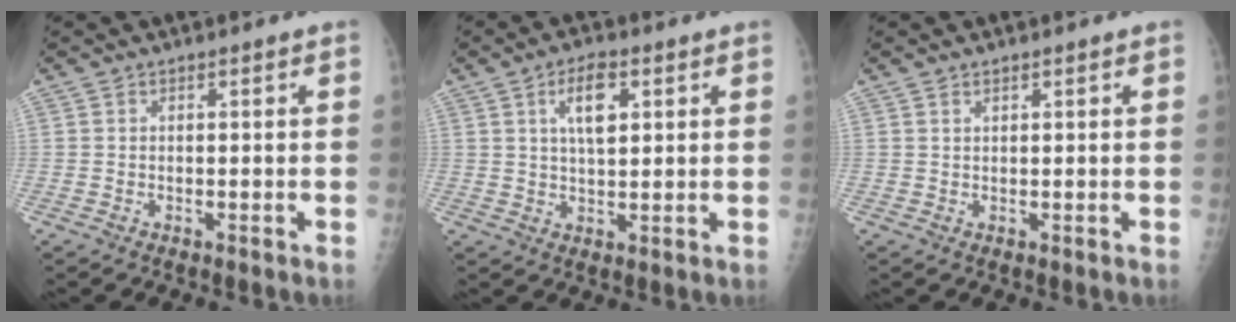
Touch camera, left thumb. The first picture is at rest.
{"total": 7.2, "force": [2.7, 3.4, 5.8], "torque": [-0.087, -0.006, 0.047]}
{"total": 1.1, "force": [0.8, 0.5, 0.6], "torque": [-0.006, -0.004, 0.012]}